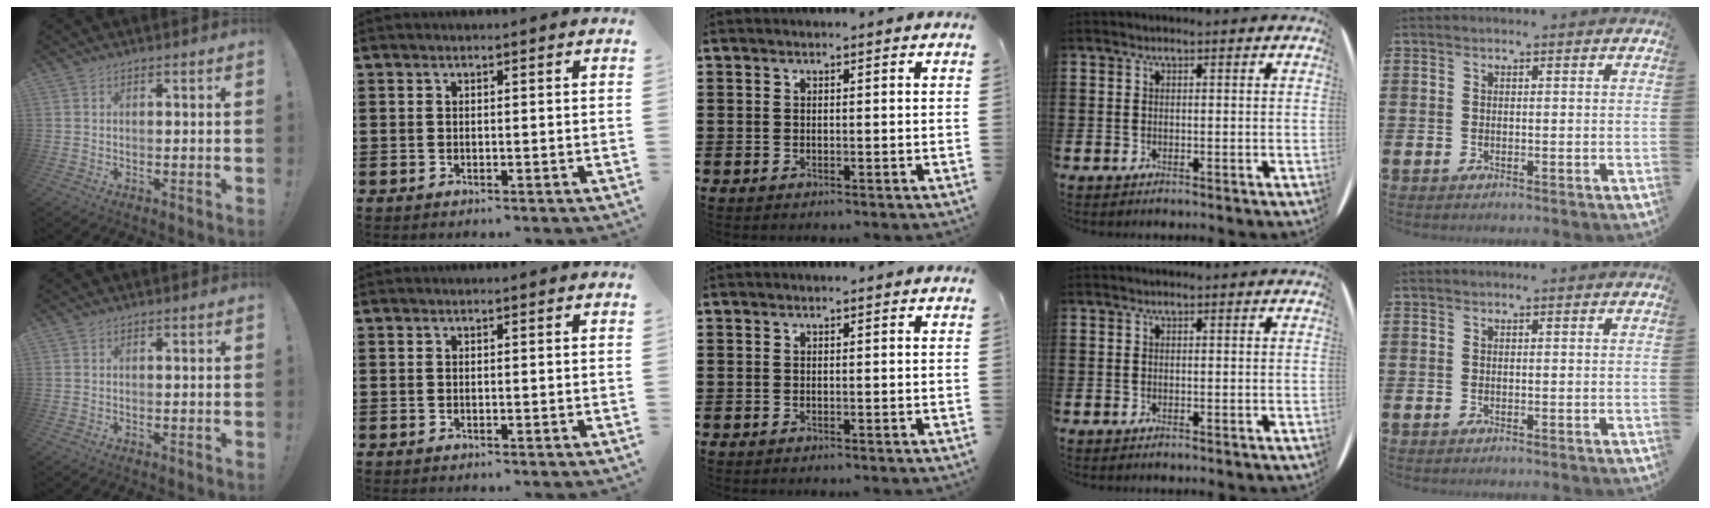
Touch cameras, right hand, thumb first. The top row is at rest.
{}